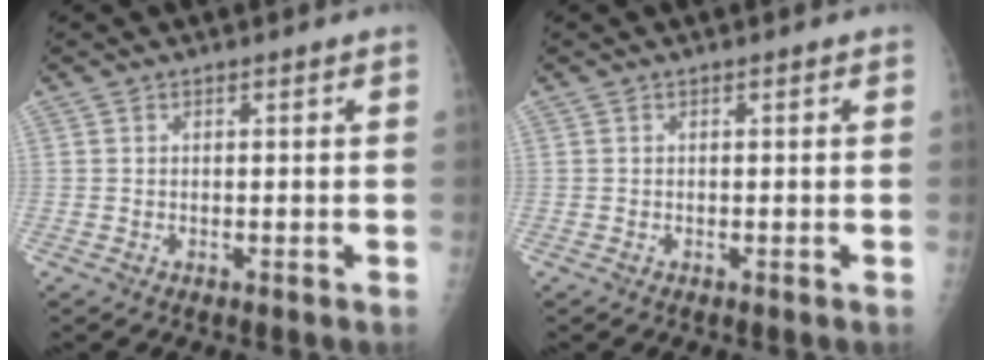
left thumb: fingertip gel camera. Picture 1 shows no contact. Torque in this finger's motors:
{"motor_torque": [0.00, 0.01, 0.00, 0.00, 0.00]}